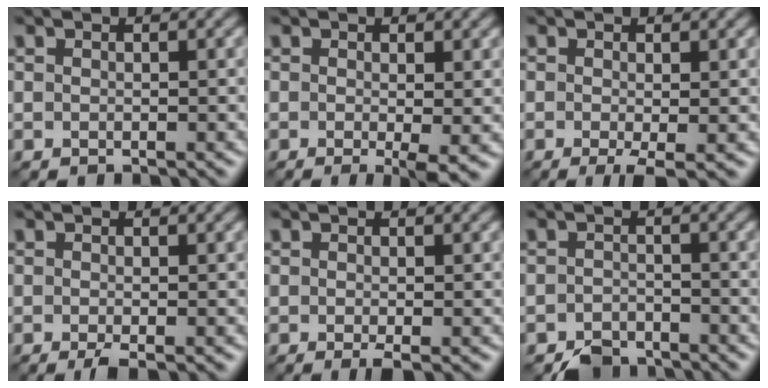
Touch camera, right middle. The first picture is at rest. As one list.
[{"total": 2.8, "force": [-0.5, 0.4, 2.8], "torque": [-0.044, -0.011, -0.008]}, {"total": 2.3, "force": [-0.6, 0.3, 2.2], "torque": [-0.041, -0.009, -0.012]}, {"total": 1.4, "force": [-0.7, 0.1, 1.2], "torque": [-0.026, -0.005, -0.016]}, {"total": 1.3, "force": [-0.5, 0.1, 1.2], "torque": [-0.023, -0.006, -0.009]}, {"total": 2.8, "force": [-2.5, 1.2, 0.5], "torque": [-0.005, 0.002, -0.051]}]